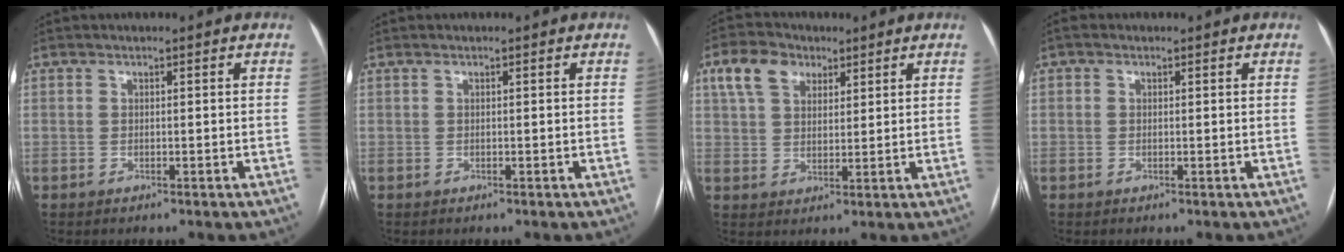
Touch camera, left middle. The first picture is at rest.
{"total": 0.0}
{"total": 7.3, "force": [3.8, 4.9, 3.9], "torque": [-0.084, 0.029, 0.073]}
{"total": 2.1, "force": [-1.5, -1.3, -0.7], "torque": [0.014, -0.008, -0.019]}